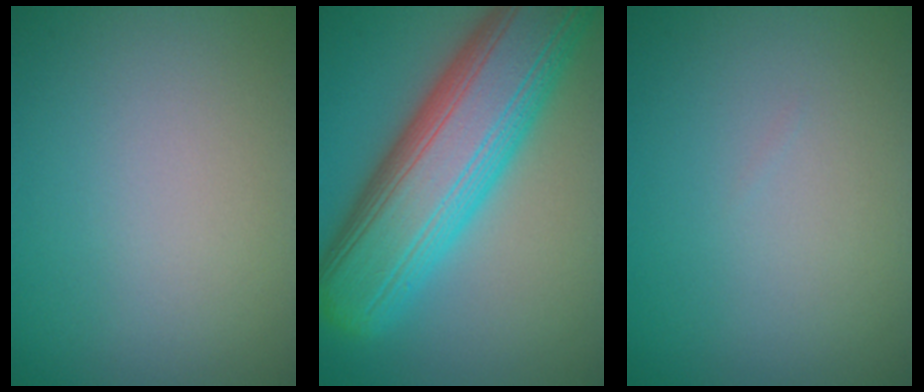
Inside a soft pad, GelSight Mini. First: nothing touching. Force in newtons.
{"total": 12.6, "press": 12.6, "slide": 0.4}
{"total": 0.0}